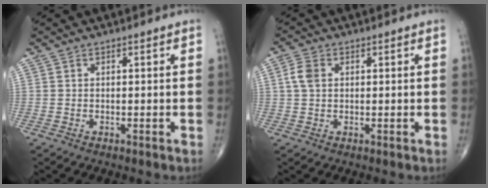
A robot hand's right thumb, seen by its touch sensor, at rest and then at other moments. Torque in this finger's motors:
{"motor_torque": [-0.09, 0.11, 0.01, -0.05, 0.02]}